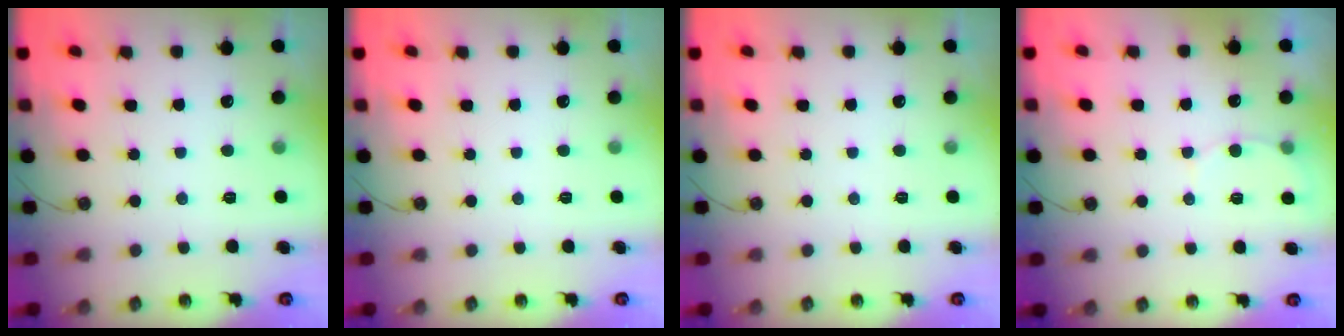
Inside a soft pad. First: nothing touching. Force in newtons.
{"total": 0.0}
{"total": 0.0}
{"total": 5.0, "press": 5.0, "slide": 0.5}